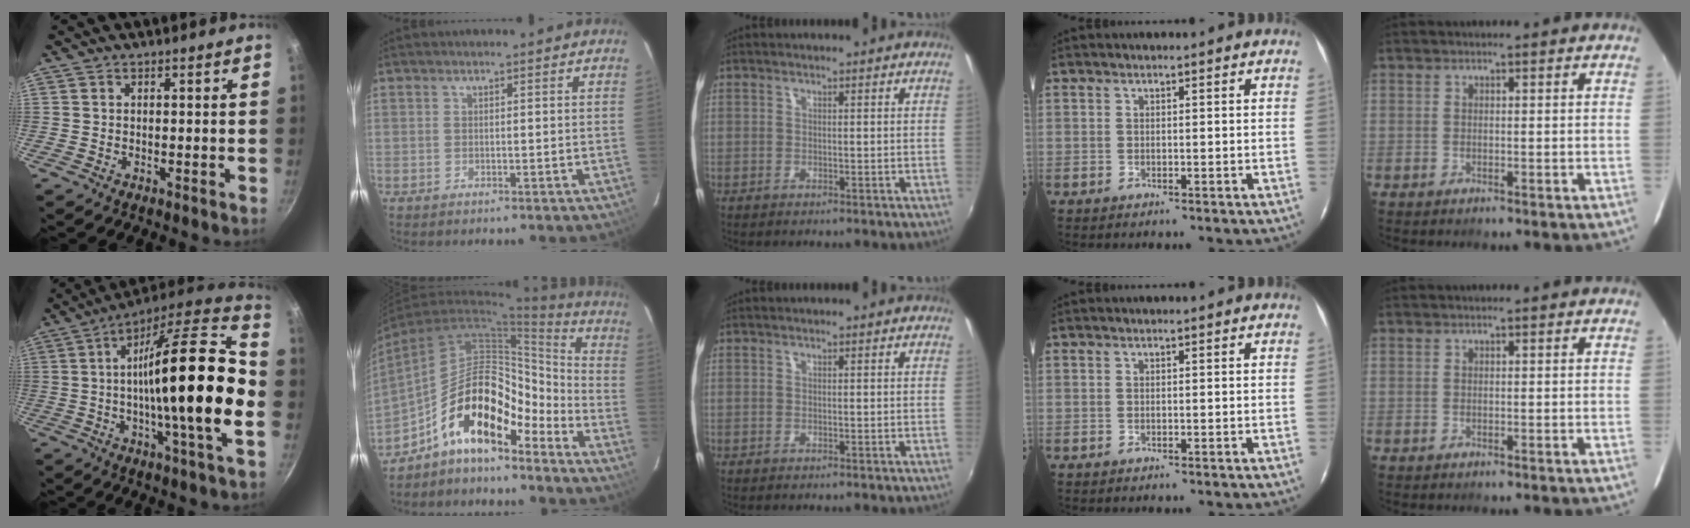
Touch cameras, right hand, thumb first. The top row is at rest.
{"thumb": {"total": 26.3, "force": [-2.0, 5.2, 25.7], "torque": [-0.387, 0.026, -0.044]}, "index": {"total": 14.7, "force": [-10.3, 5.1, 9.3], "torque": [-0.149, 0.036, -0.183]}}